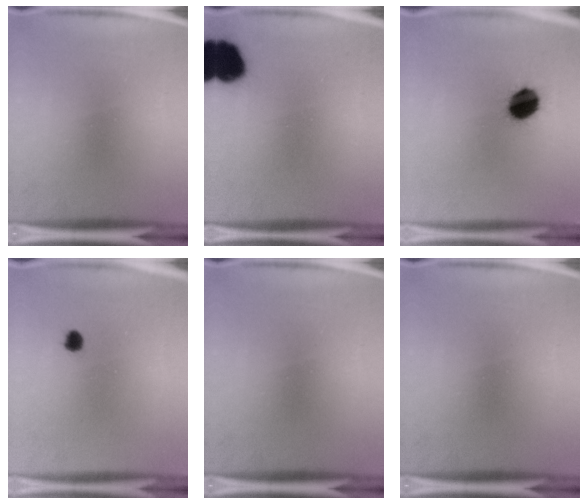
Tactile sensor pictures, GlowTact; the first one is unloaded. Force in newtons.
{"total": 11.4}
{"total": 9.6}
{"total": 1.7}
{"total": 0.0}
{"total": 0.0}